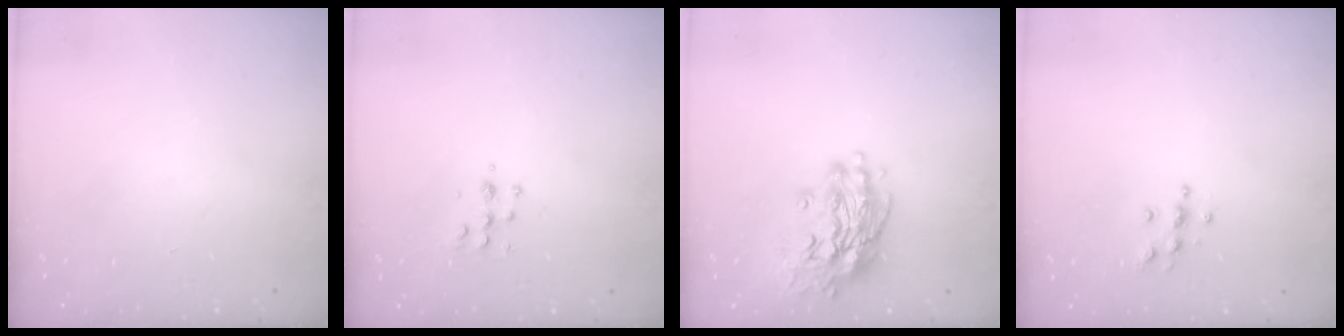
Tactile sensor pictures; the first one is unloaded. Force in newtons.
{"total": 5.4, "press": 5.3, "slide": 0.7}
{"total": 15.4, "press": 15.2, "slide": 2.6}
{"total": 6.2, "press": 6.1, "slide": 0.6}